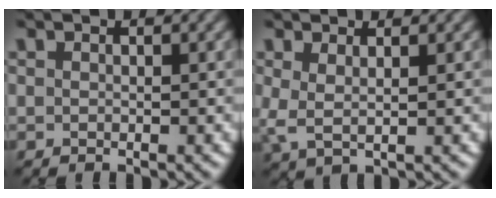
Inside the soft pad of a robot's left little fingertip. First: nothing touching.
{"total": 1.7, "force": [0.7, 0.5, 1.4], "torque": [-0.036, -0.001, 0.013]}